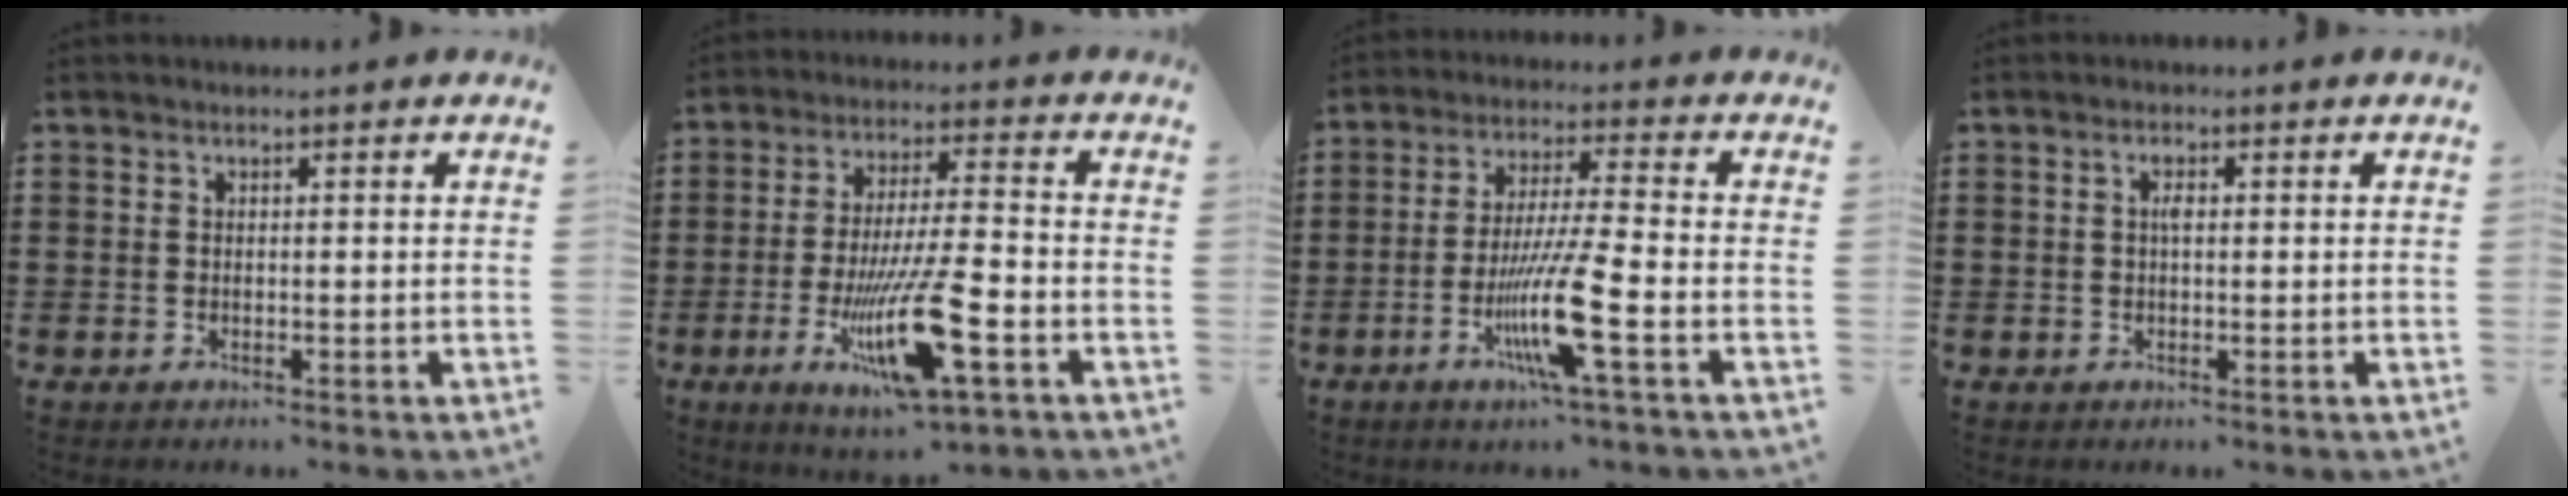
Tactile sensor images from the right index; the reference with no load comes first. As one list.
[{"total": 14.5, "force": [-5.7, 2.5, 13.1], "torque": [-0.258, -0.011, -0.096]}, {"total": 10.7, "force": [-4.1, 0.4, 9.8], "torque": [-0.202, -0.019, -0.081]}, {"total": 1.8, "force": [0.3, 0.7, 1.6], "torque": [-0.033, 0.005, 0.003]}]